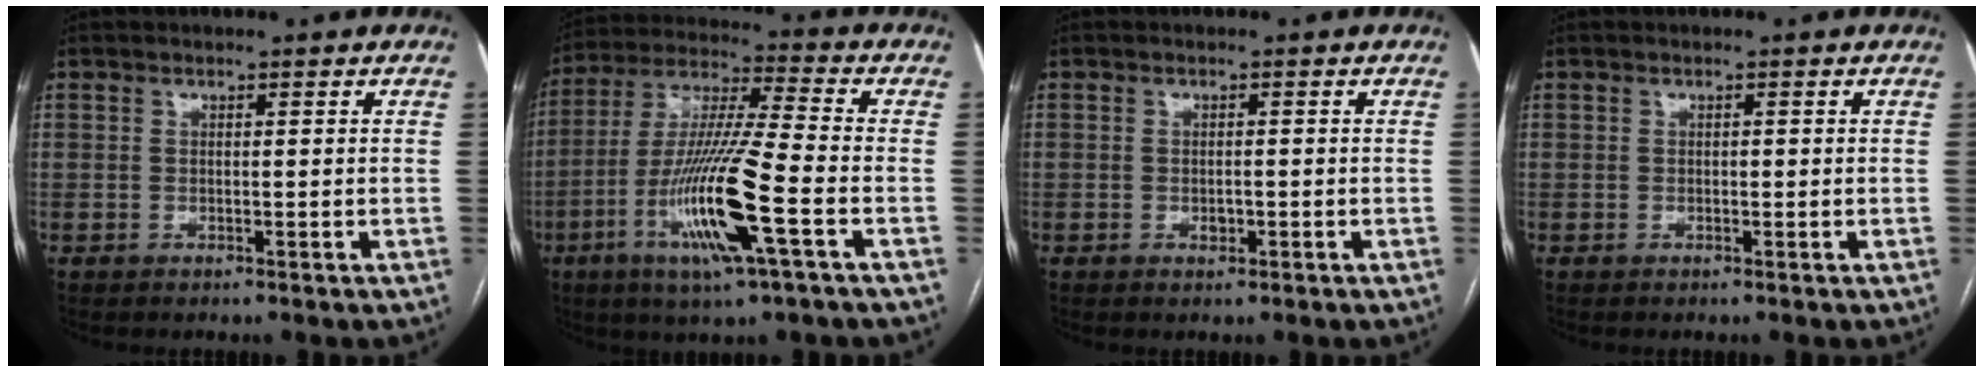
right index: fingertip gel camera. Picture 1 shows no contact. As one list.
[{"total": 16.5, "force": [-5.9, 0.4, 15.5], "torque": [-0.313, -0.018, -0.111]}, {"total": 1.2, "force": [-0.3, 0.8, 0.9], "torque": [-0.015, 0.000, -0.003]}, {"total": 0.5, "force": [0.0, 0.3, 0.4], "torque": [-0.005, 0.000, 0.000]}]